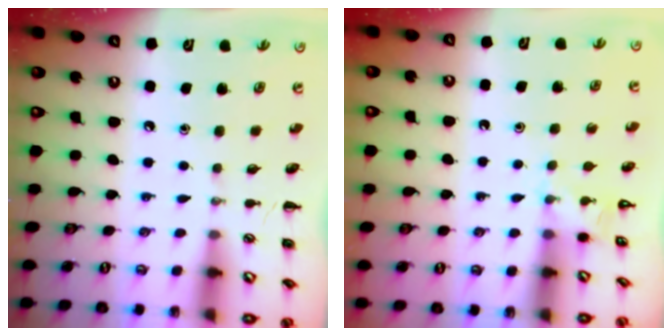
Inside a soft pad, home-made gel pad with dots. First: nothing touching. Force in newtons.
{"total": 4.1, "press": 3.9, "slide": 1.3}